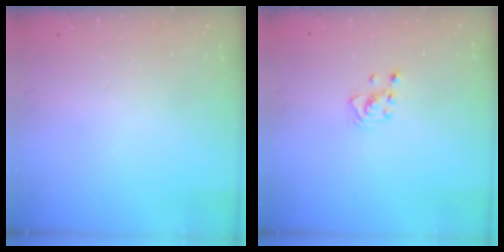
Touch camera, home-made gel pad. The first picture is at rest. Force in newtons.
{"total": 2.9, "press": 2.8, "slide": 0.3}